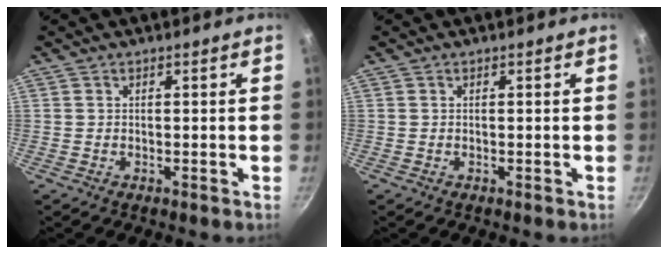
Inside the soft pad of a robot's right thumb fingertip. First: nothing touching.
{"total": 0.0}